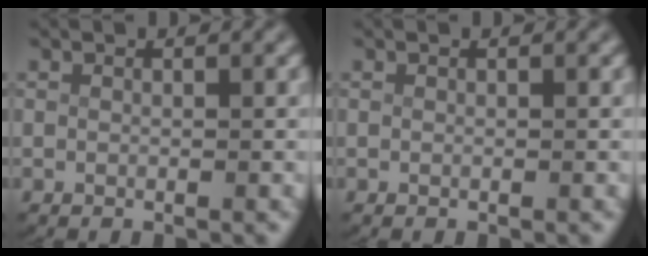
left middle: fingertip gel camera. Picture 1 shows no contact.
{"total": 0.0}